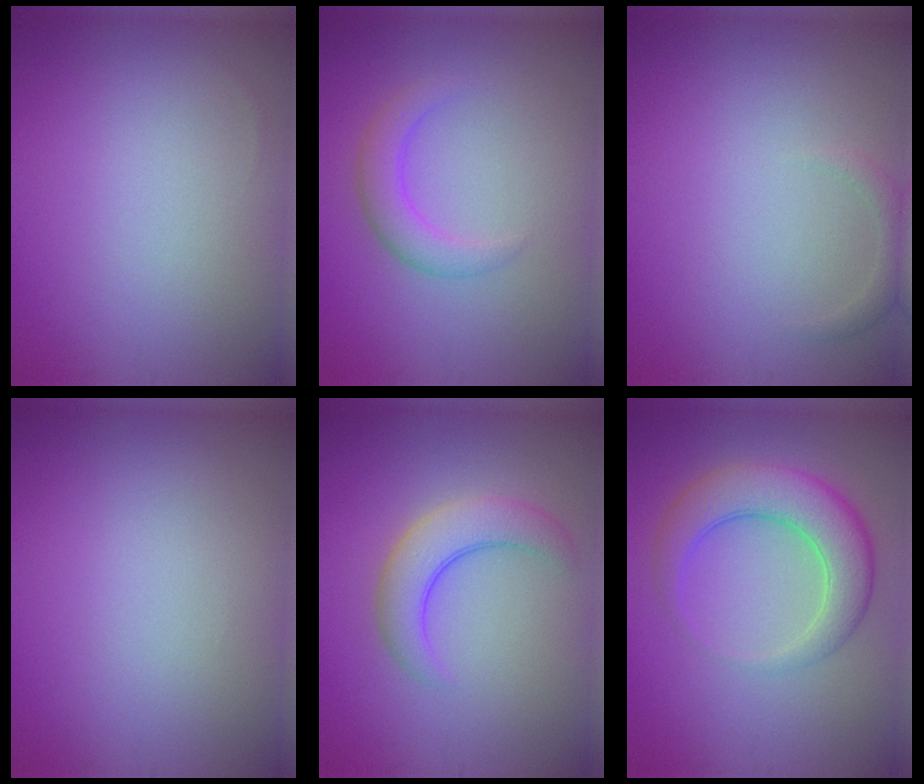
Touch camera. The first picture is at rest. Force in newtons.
{"total": 2.6, "press": 2.6, "slide": 0.0}
{"total": 1.2, "press": 1.2, "slide": 0.2}
{"total": 0.0}
{"total": 4.1, "press": 4.1, "slide": 0.2}
{"total": 6.0, "press": 6.0, "slide": 0.3}